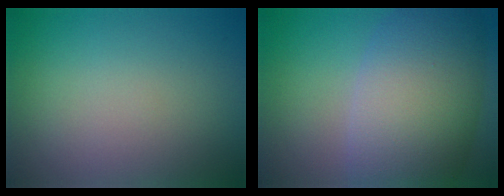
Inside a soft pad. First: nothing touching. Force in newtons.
{"total": 10.9, "press": 10.9, "slide": 0.5}